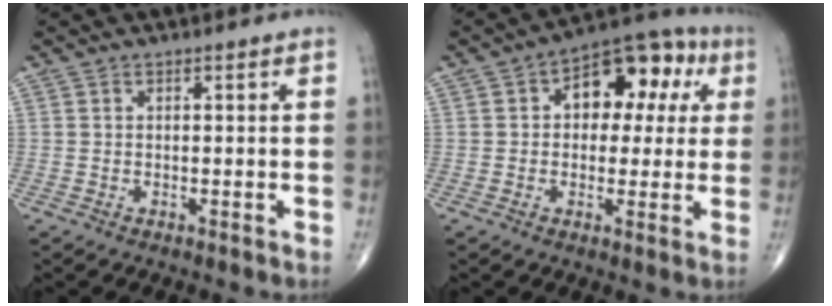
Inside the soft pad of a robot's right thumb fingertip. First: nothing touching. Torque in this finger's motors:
{"motor_torque": [1.54, 1.65, 0.77, 0.12, 0.05]}